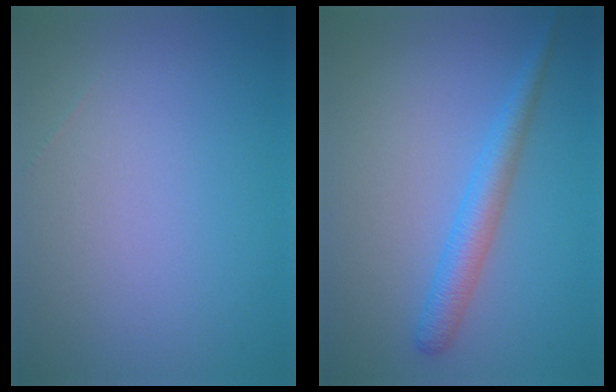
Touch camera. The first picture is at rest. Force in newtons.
{"total": 2.8, "press": 2.8, "slide": 0.1}